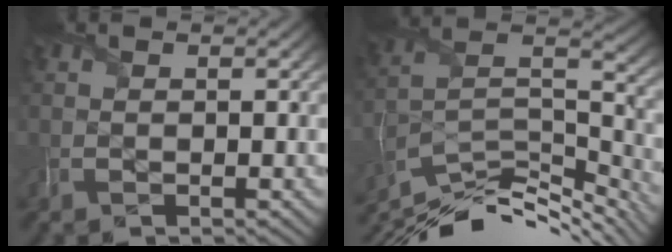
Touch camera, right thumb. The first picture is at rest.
{"total": 13.6, "force": [-11.2, 3.7, 6.8], "torque": [-0.139, 0.001, -0.187]}